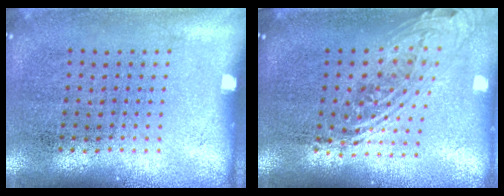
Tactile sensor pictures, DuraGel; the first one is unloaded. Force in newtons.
{"total": 2.1, "press": 1.6, "slide": 1.4}